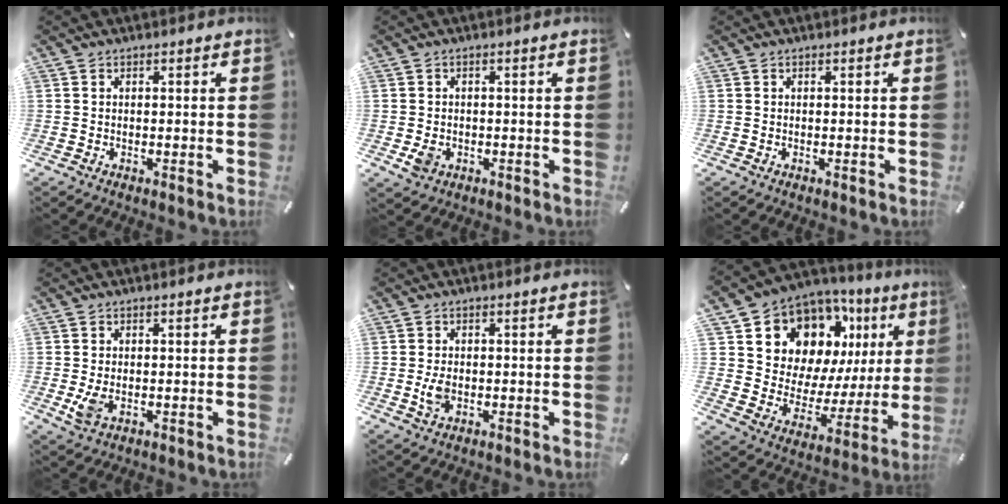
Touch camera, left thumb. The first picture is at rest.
{"total": 3.1, "force": [-0.8, 2.3, 1.9], "torque": [-0.046, -0.001, -0.016]}
{"total": 0.0}
{"total": 4.0, "force": [-0.6, 2.2, 3.3], "torque": [-0.067, -0.006, -0.013]}
{"total": 3.7, "force": [-0.4, 2.2, 3.0], "torque": [-0.075, -0.003, -0.012]}
{"total": 12.8, "force": [8.9, 8.5, 3.4], "torque": [-0.063, -0.093, 0.162]}